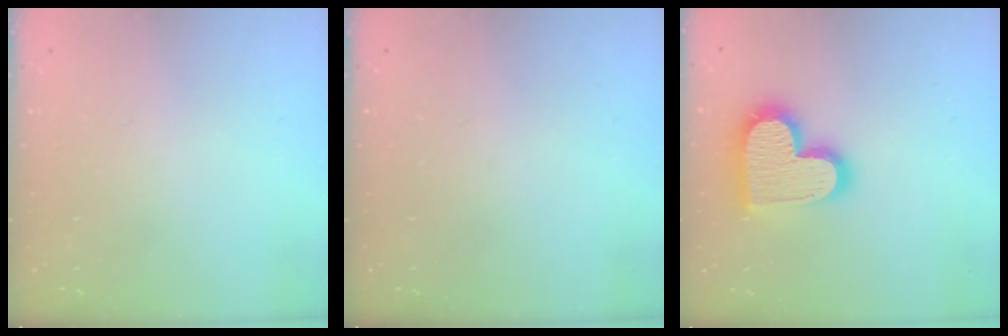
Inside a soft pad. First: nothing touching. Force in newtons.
{"total": 0.0}
{"total": 17.9, "press": 17.9, "slide": 1.1}